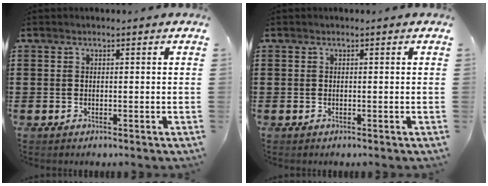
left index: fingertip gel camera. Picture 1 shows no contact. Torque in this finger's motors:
{"motor_torque": [0.00, 0.00, 0.00, 0.00]}